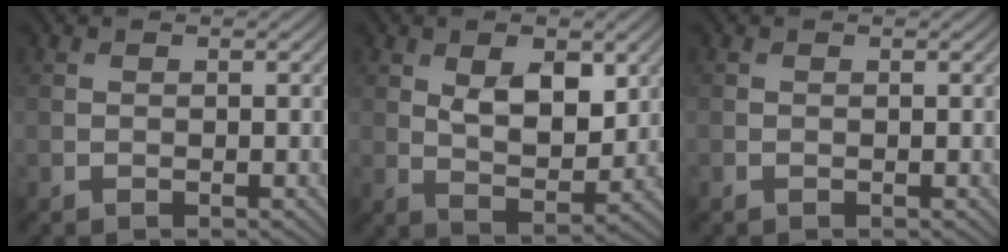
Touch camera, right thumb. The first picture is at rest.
{"total": 6.9, "force": [2.5, 3.6, 5.4], "torque": [-0.098, -0.006, 0.045]}
{"total": 0.0}